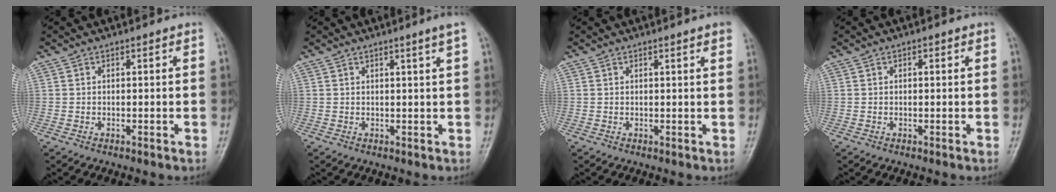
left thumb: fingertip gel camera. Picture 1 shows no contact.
{"total": 2.0, "force": [1.2, -0.8, 1.4], "torque": [-0.024, -0.011, 0.019]}
{"total": 2.1, "force": [1.6, -0.2, 1.4], "torque": [-0.017, 0.000, 0.014]}
{"total": 0.8, "force": [0.2, 0.4, 0.6], "torque": [-0.008, 0.001, 0.003]}